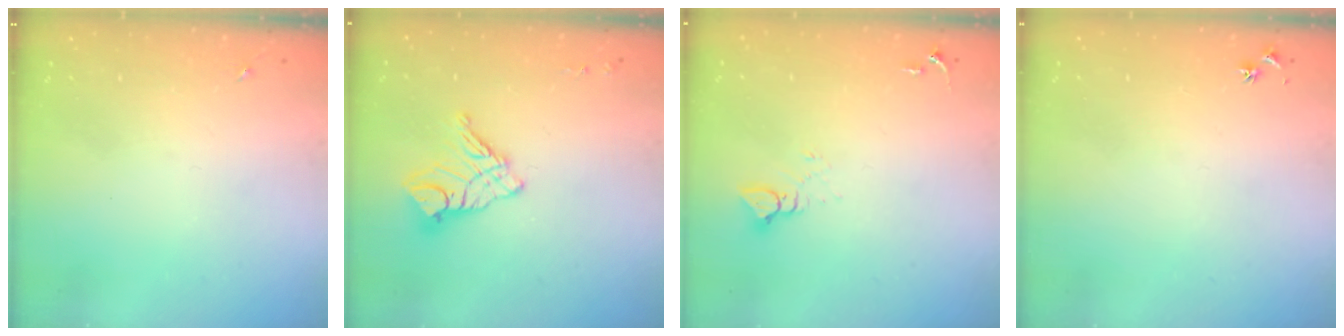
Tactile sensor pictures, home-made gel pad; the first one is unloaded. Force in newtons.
{"total": 12.6, "press": 12.6, "slide": 1.2}
{"total": 4.2, "press": 4.2, "slide": 0.2}
{"total": 3.0, "press": 2.9, "slide": 0.4}